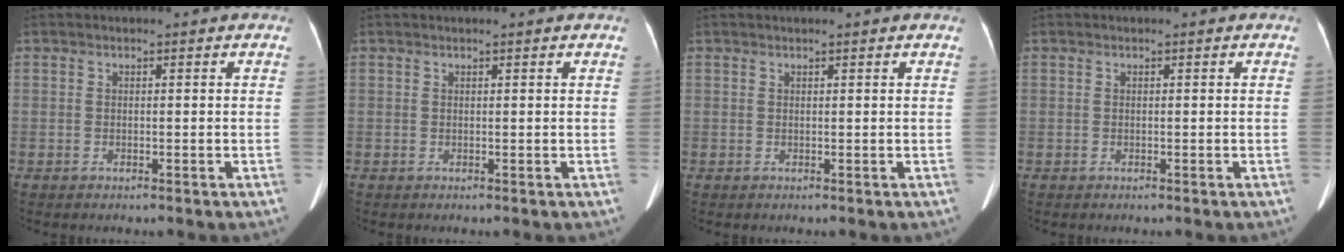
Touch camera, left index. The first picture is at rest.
{"total": 1.3, "force": [1.1, -0.1, 0.7], "torque": [-0.010, 0.017, 0.017]}
{"total": 1.8, "force": [1.5, -0.1, 0.9], "torque": [-0.011, 0.020, 0.020]}
{"total": 0.0}